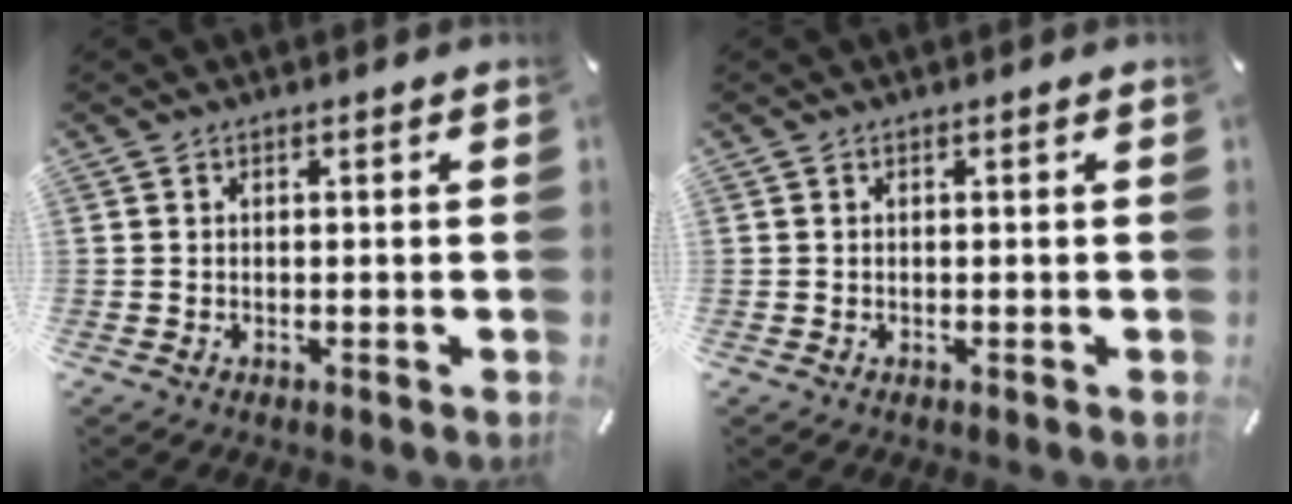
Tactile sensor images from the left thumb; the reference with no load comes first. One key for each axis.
{"total": 0.0}